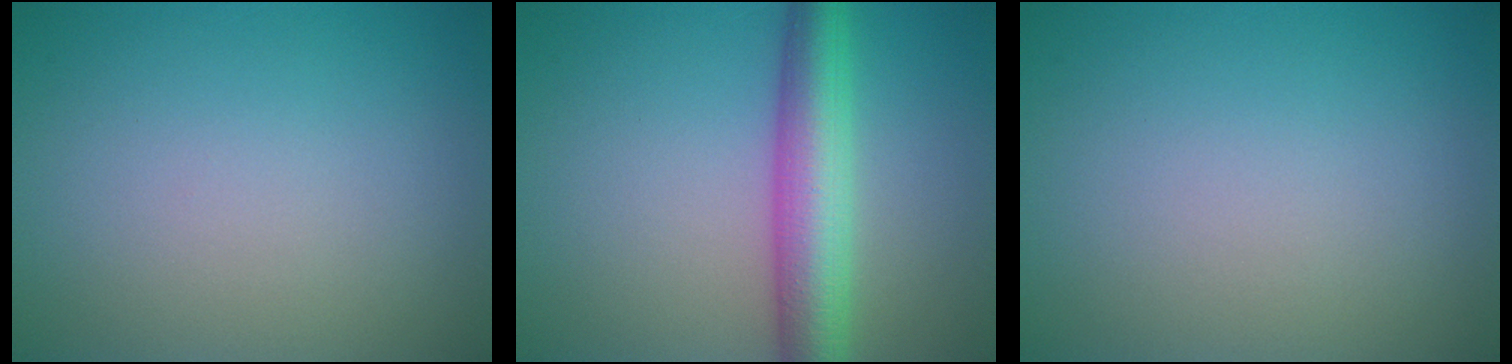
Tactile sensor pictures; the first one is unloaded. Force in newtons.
{"total": 6.3, "press": 6.3, "slide": 0.1}
{"total": 0.0}